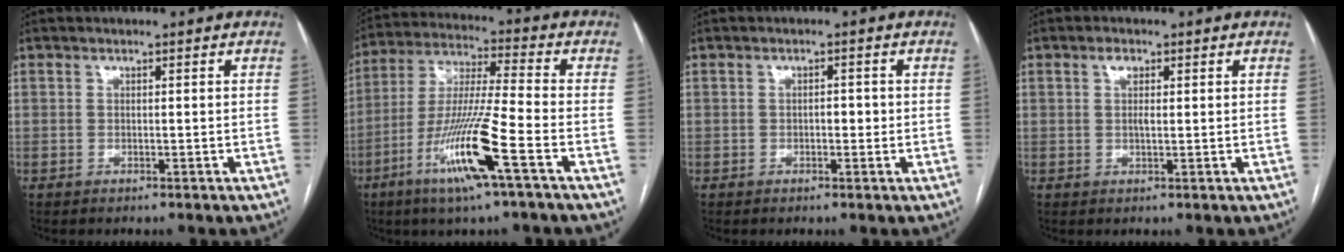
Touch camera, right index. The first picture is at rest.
{"total": 14.3, "force": [-6.5, -0.4, 12.7], "torque": [-0.259, -0.018, -0.124]}
{"total": 1.7, "force": [-0.2, 0.9, 1.3], "torque": [-0.015, 0.005, -0.004]}
{"total": 2.0, "force": [0.7, 1.0, 1.6], "torque": [-0.034, 0.006, 0.015]}